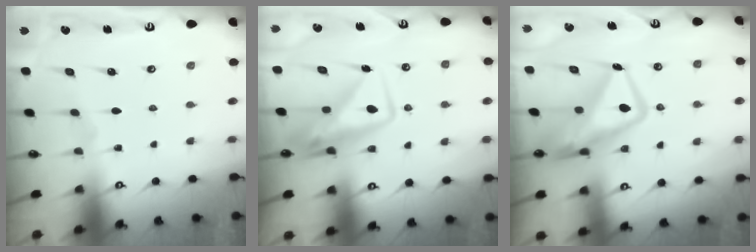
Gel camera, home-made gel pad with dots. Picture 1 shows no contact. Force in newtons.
{"total": 9.3, "press": 9.3, "slide": 0.9}
{"total": 14.7, "press": 14.5, "slide": 2.3}